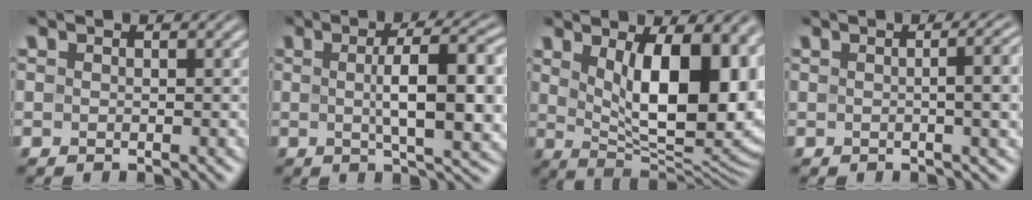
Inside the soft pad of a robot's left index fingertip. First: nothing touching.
{"total": 9.7, "force": [0.0, 2.8, 9.2], "torque": [-0.137, -0.001, 0.003]}
{"total": 13.4, "force": [2.4, 6.5, 11.5], "torque": [-0.132, -0.008, 0.046]}
{"total": 5.7, "force": [0.2, 2.0, 5.3], "torque": [-0.045, 0.008, 0.003]}